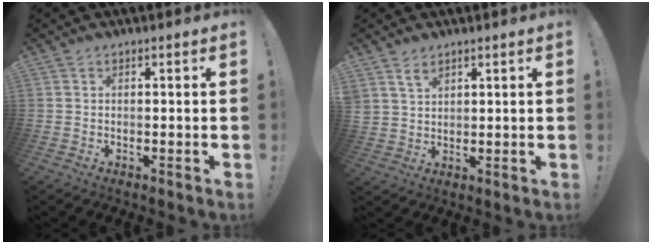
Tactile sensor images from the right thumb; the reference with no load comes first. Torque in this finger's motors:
{"motor_torque": [0.78, 0.79, 0.58, -0.01, 0.41]}